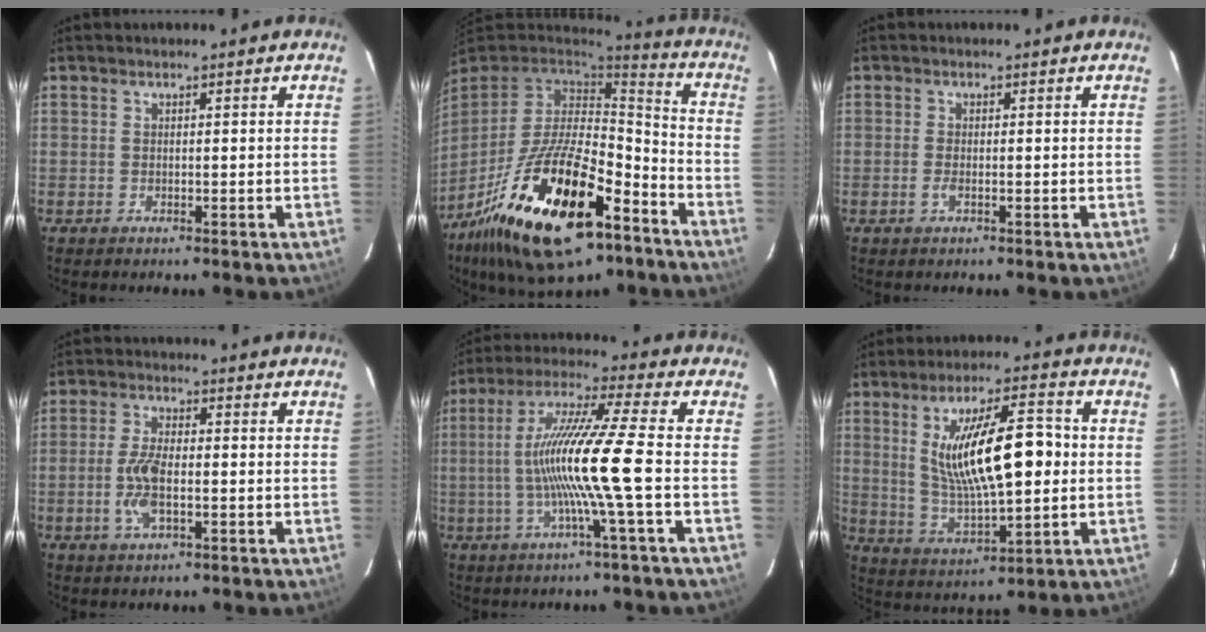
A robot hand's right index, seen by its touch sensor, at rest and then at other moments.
{"total": 28.3, "force": [-15.1, 11.7, 20.9], "torque": [-0.402, -0.028, -0.243]}
{"total": 1.4, "force": [-0.6, 0.5, 1.2], "torque": [-0.027, -0.001, -0.011]}
{"total": 6.6, "force": [-1.6, 2.6, 5.8], "torque": [-0.125, 0.000, -0.031]}
{"total": 14.2, "force": [-2.4, -1.8, 13.9], "torque": [-0.262, 0.000, -0.043]}
{"total": 16.4, "force": [1.8, 5.0, 15.6], "torque": [-0.272, 0.002, 0.049]}